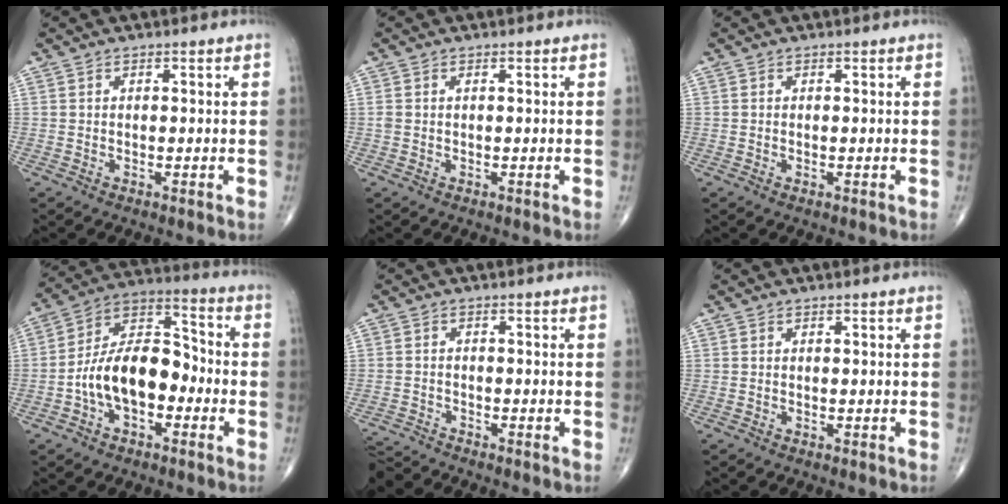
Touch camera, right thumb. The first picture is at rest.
{"total": 0.9, "force": [0.1, 0.6, 0.7], "torque": [-0.024, 0.007, 0.004]}
{"total": 0.0}
{"total": 14.9, "force": [-3.6, 8.7, 11.5], "torque": [-0.184, 0.049, -0.071]}
{"total": 4.0, "force": [-3.9, -0.6, -0.5], "torque": [-0.006, 0.003, -0.076]}
{"total": 0.0}